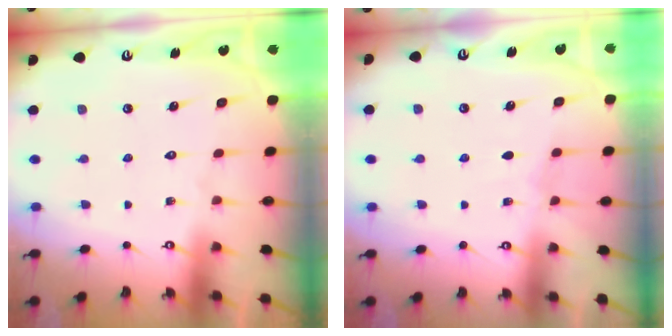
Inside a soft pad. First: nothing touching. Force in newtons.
{"total": 2.0, "press": 2.0, "slide": 0.3}